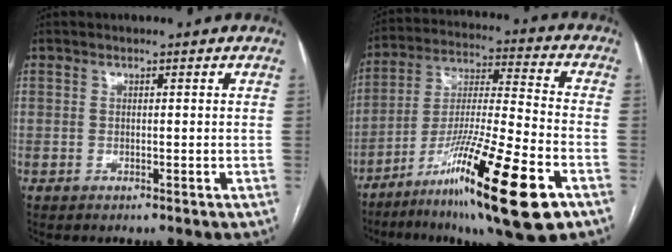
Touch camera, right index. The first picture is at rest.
{"total": 20.7, "force": [-11.1, 1.3, 17.4], "torque": [-0.292, -0.035, -0.190]}